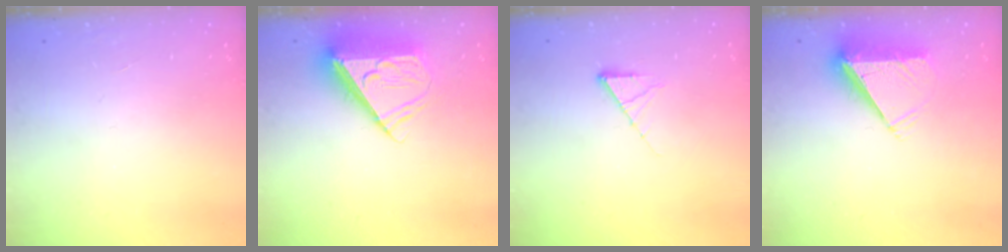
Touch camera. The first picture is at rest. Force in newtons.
{"total": 10.4, "press": 10.3, "slide": 1.6}
{"total": 6.1, "press": 6.0, "slide": 0.8}
{"total": 7.0, "press": 6.9, "slide": 1.1}